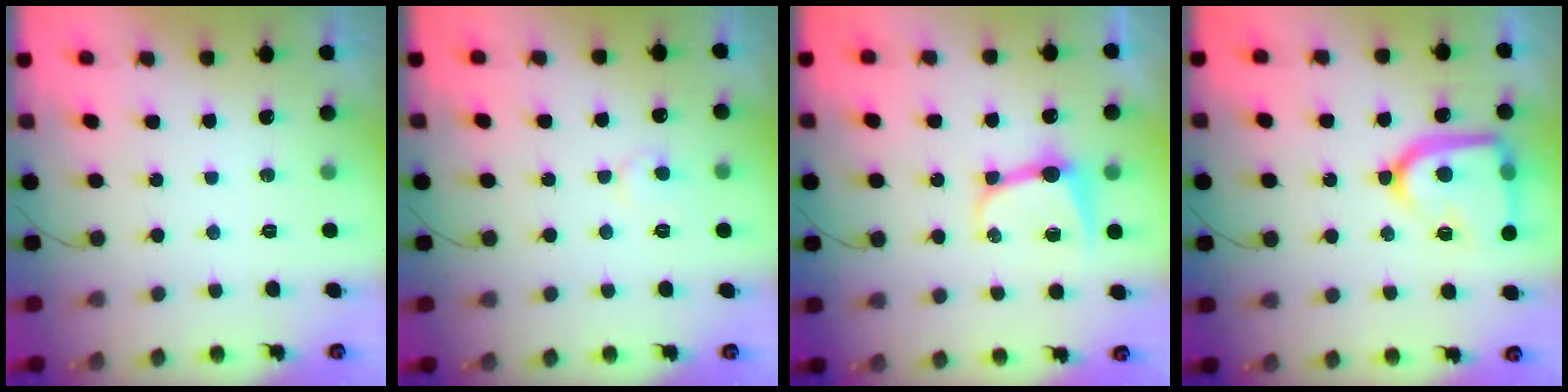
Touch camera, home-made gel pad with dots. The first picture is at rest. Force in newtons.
{"total": 4.7, "press": 4.7, "slide": 0.2}
{"total": 8.2, "press": 8.1, "slide": 1.0}
{"total": 19.2, "press": 19.1, "slide": 1.7}